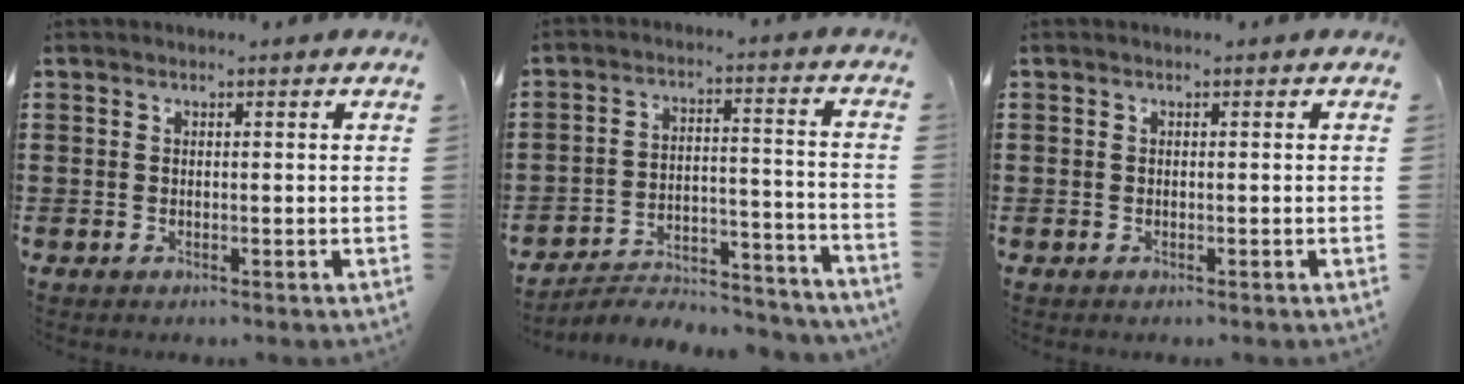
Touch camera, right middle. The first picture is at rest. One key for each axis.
{"total": 4.6, "fx": -4.4, "fy": 0.8, "fz": 1.1, "tx": -0.021, "ty": 0.006, "tz": -0.091}
{"total": 0.0}